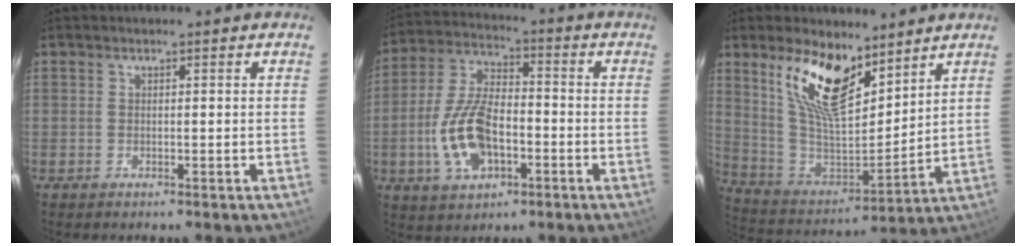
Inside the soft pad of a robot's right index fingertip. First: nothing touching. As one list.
[{"total": 13.8, "force": [-4.2, 7.3, 10.9], "torque": [-0.229, 0.011, -0.072]}, {"total": 16.9, "force": [10.6, 6.9, 11.2], "torque": [-0.220, -0.002, 0.212]}]